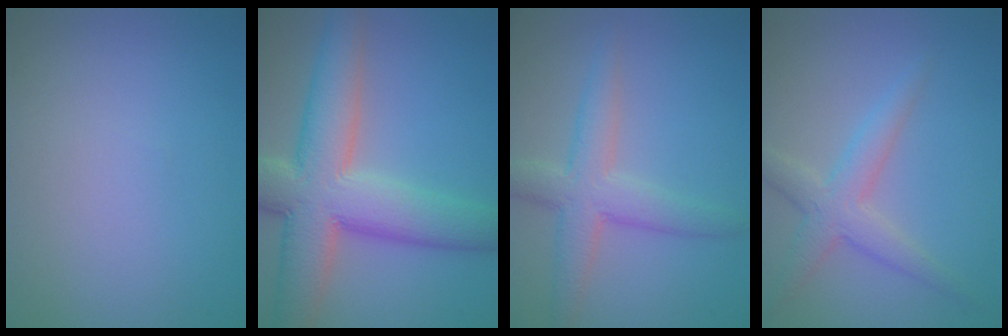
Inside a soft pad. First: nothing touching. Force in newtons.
{"total": 10.1, "press": 10.0, "slide": 0.8}
{"total": 4.3, "press": 4.3, "slide": 0.1}
{"total": 3.4, "press": 3.4, "slide": 0.0}